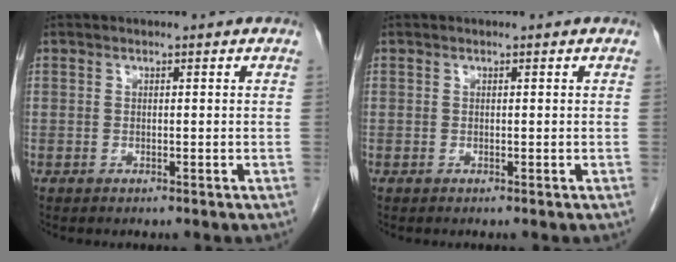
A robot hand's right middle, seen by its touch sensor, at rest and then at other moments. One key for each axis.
{"total": 0.0}